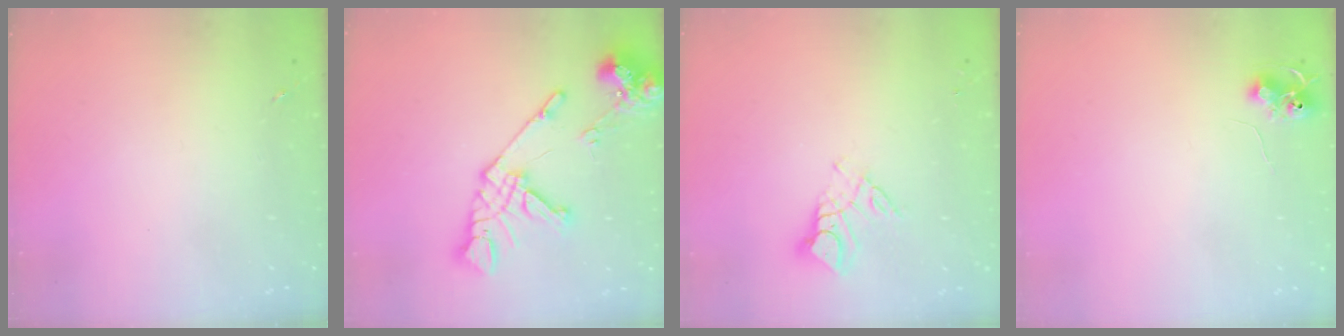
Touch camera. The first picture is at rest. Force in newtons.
{"total": 17.0, "press": 16.9, "slide": 2.2}
{"total": 9.2, "press": 9.1, "slide": 0.8}
{"total": 7.9, "press": 7.8, "slide": 0.9}